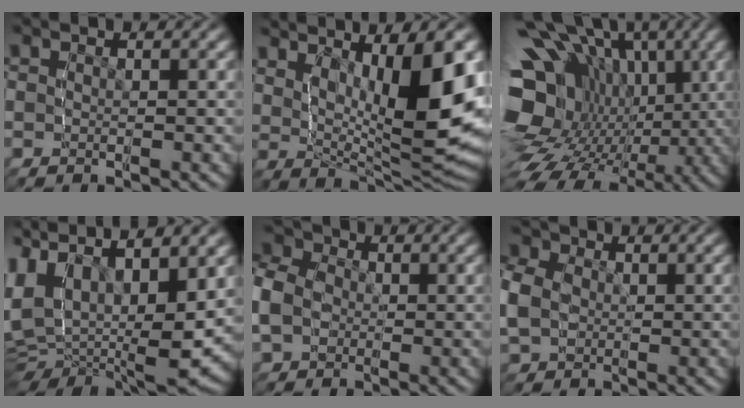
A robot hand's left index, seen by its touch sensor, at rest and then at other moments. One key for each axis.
{"total": 11.5, "fx": 2.6, "fy": 4.1, "fz": 10.4, "tx": -0.152, "ty": -0.015, "tz": 0.058}
{"total": 21.0, "fx": 2.3, "fy": 16.6, "fz": 12.6, "tx": -0.242, "ty": -0.042, "tz": 0.037}
{"total": 14.0, "fx": 2.4, "fy": 9.4, "fz": 10.1, "tx": -0.227, "ty": -0.022, "tz": 0.039}
{"total": 8.6, "fx": 1.4, "fy": 7.2, "fz": 4.4, "tx": -0.099, "ty": 0.004, "tz": 0.012}
{"total": 6.5, "fx": 1.0, "fy": 5.5, "fz": 3.3, "tx": -0.079, "ty": -0.004, "tz": 0.015}